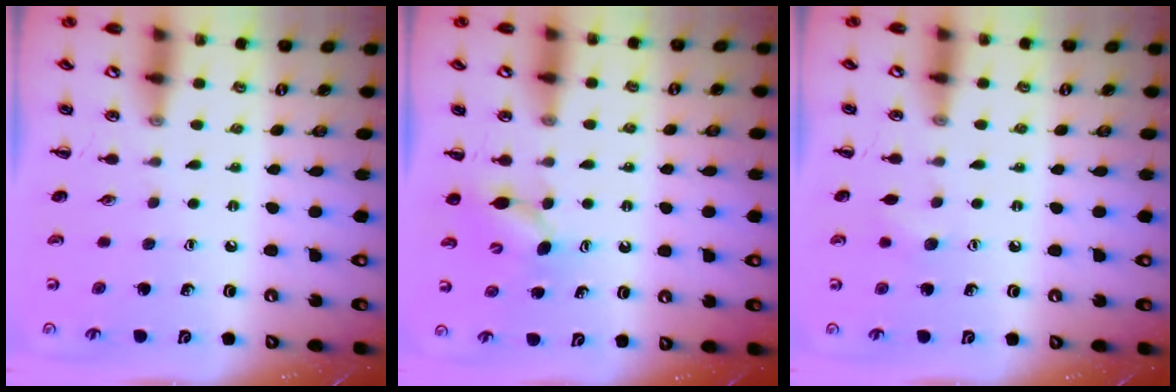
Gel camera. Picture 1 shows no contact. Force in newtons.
{"total": 5.0, "press": 4.9, "slide": 1.0}
{"total": 5.3, "press": 5.2, "slide": 1.1}